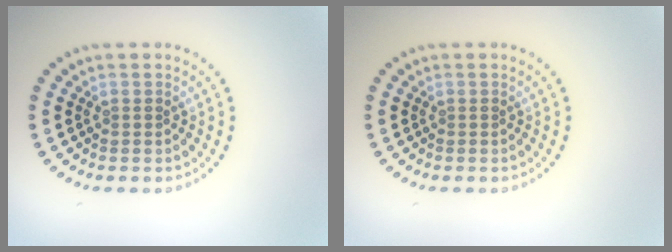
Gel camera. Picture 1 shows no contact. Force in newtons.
{"total": 0.0}